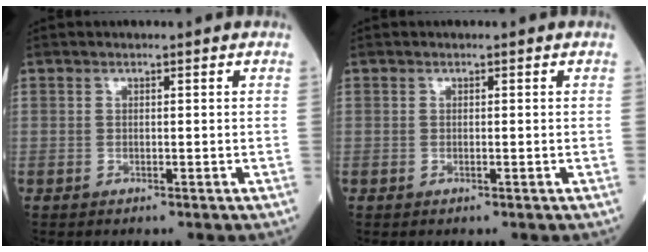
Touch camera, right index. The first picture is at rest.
{"total": 0.0}